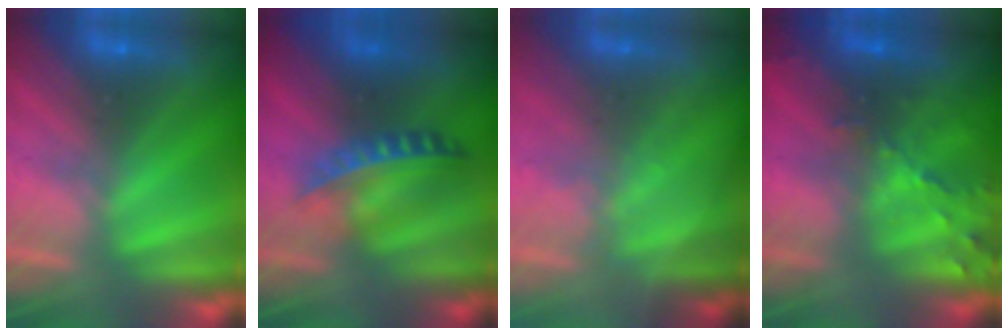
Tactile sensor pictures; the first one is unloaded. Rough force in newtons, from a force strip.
{"total": 7.3}
{"total": 1.4}
{"total": 7.5}